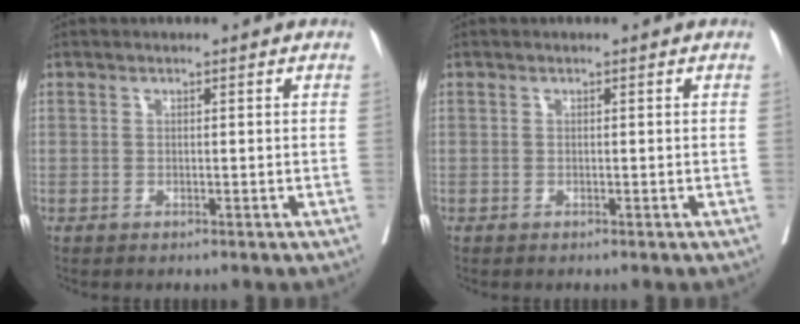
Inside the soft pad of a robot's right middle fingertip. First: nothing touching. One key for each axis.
{"total": 0.0}